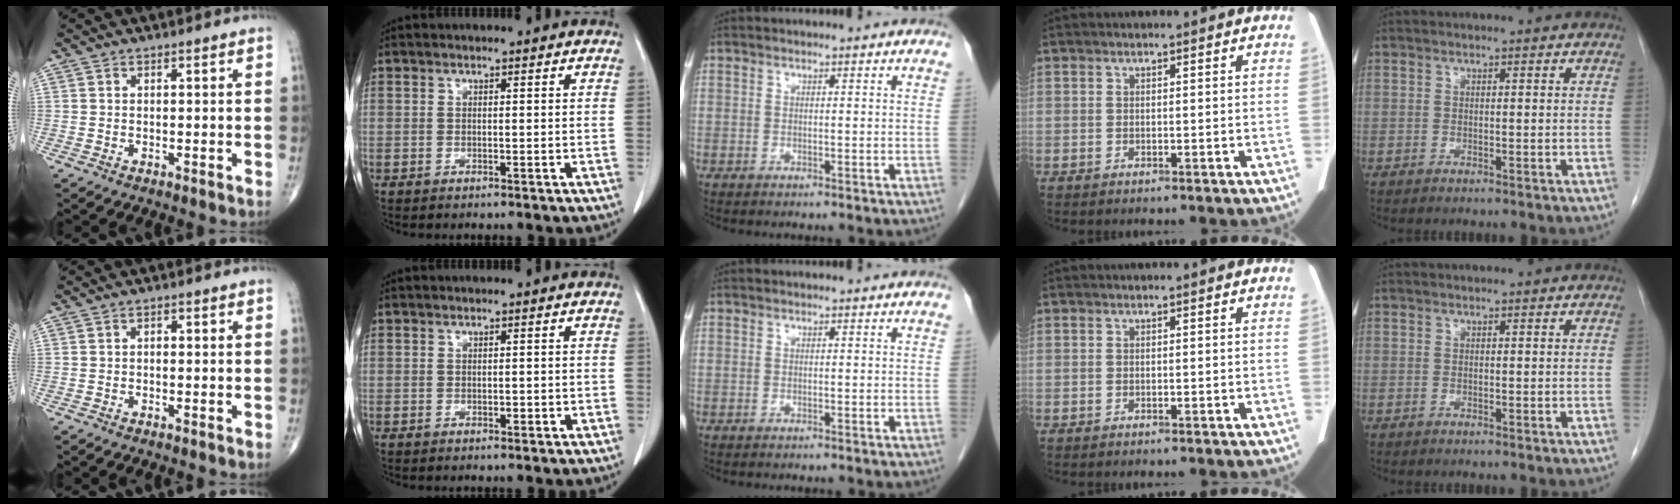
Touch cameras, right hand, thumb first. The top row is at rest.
{"thumb": {"total": 0.8, "force": [0.1, 0.4, 0.7], "torque": [-0.009, 0.002, -0.001]}, "index": {"total": 0.9, "force": [-0.2, 0.5, 0.7], "torque": [-0.011, 0.000, -0.001]}}